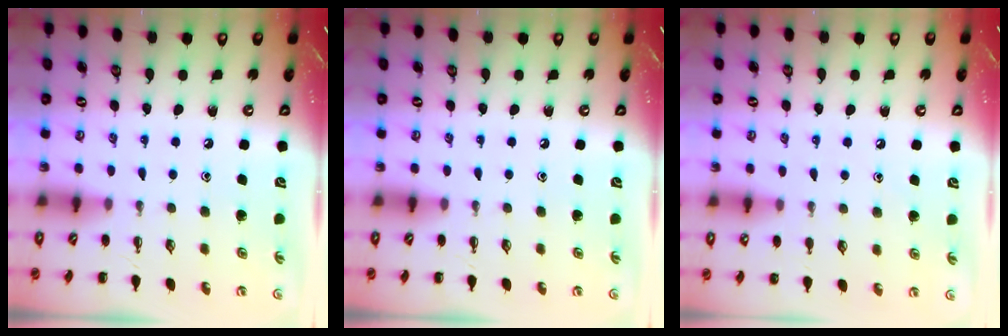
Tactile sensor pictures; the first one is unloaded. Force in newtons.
{"total": 0.0}
{"total": 6.2, "press": 5.9, "slide": 1.8}